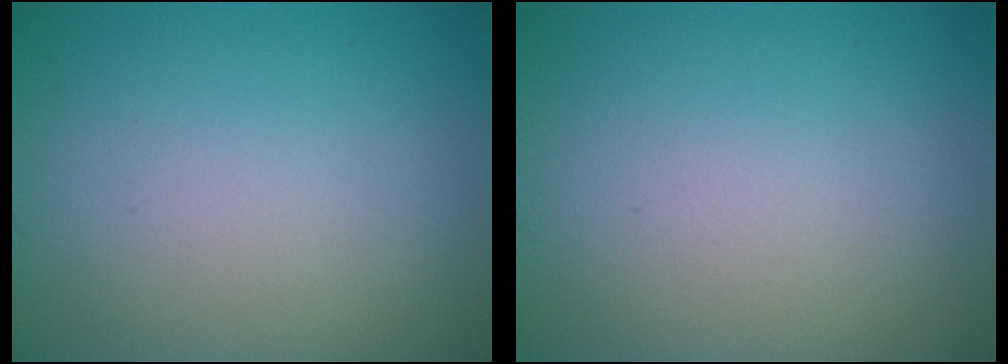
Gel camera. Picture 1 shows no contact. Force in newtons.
{"total": 0.0}